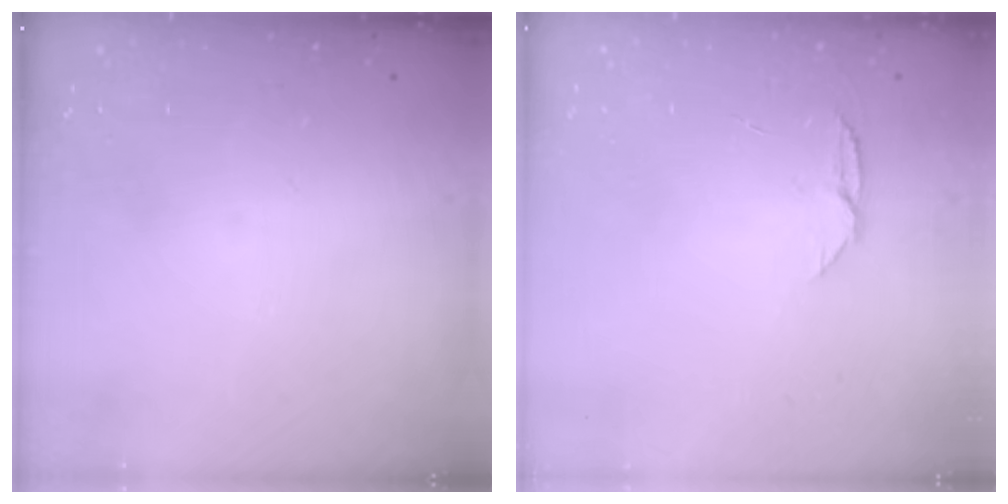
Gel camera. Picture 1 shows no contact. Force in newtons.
{"total": 5.1, "press": 5.1, "slide": 0.6}